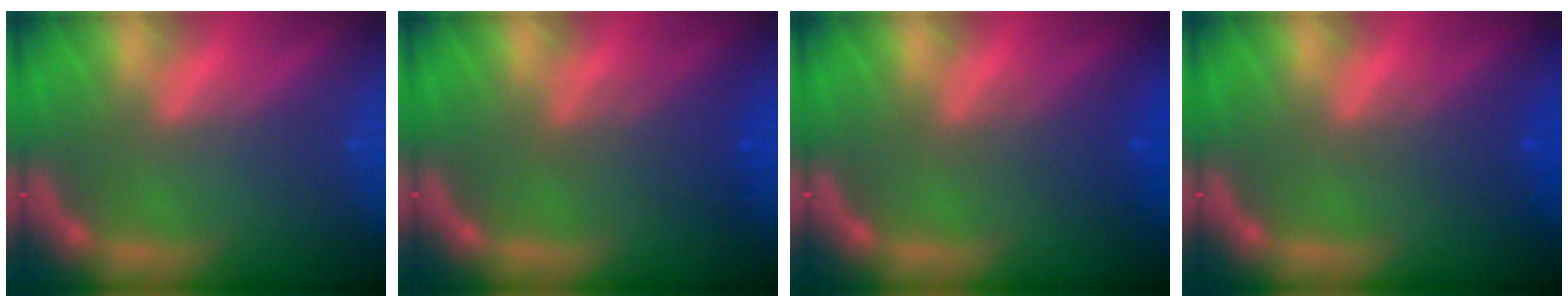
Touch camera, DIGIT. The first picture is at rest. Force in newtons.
{"total": 2.9}
{"total": 2.4}
{"total": 1.9}